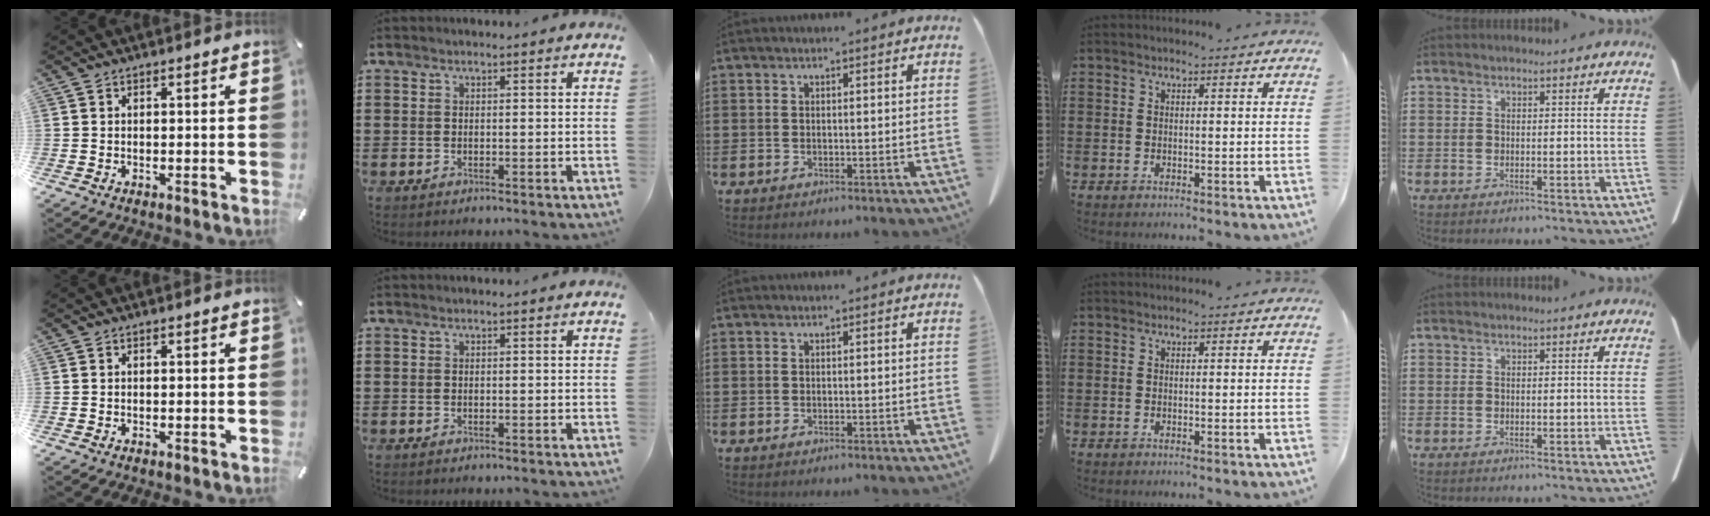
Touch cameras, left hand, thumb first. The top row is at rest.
{}